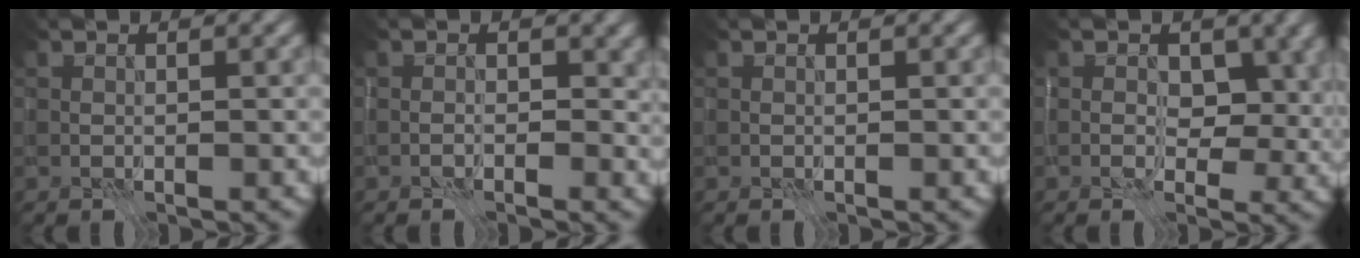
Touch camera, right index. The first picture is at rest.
{"total": 1.8, "force": [-0.5, 1.2, 1.3], "torque": [-0.017, -0.003, -0.011]}
{"total": 0.0}
{"total": 5.1, "force": [0.8, 3.6, 3.5], "torque": [-0.039, -0.010, 0.008]}